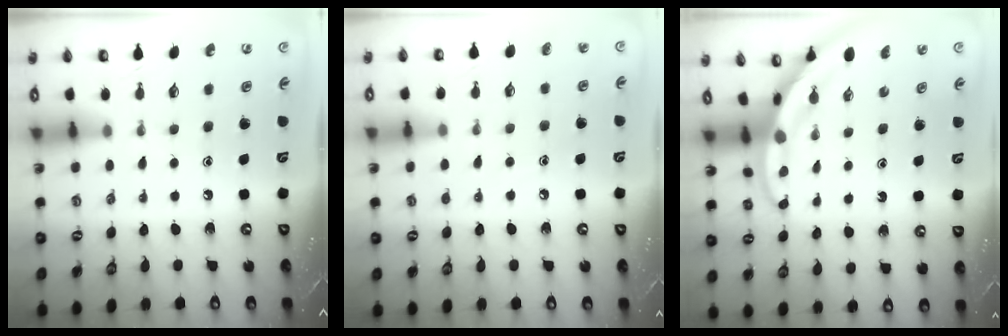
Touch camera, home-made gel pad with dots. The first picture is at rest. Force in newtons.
{"total": 5.4, "press": 5.4, "slide": 0.6}
{"total": 3.4, "press": 3.4, "slide": 0.2}